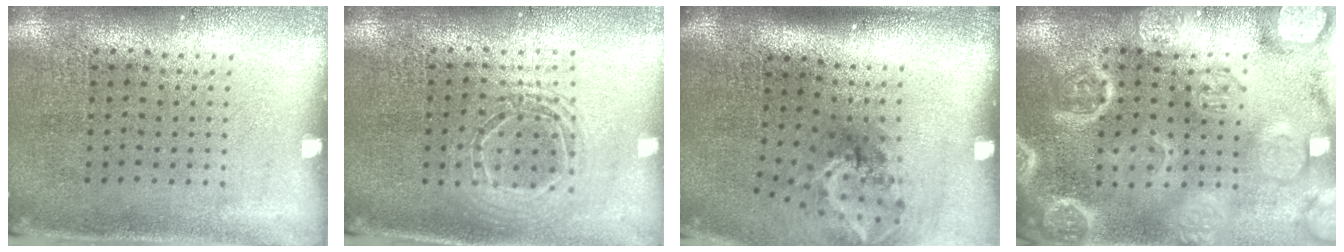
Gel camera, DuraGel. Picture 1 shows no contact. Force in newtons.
{"total": 1.8, "press": 1.5, "slide": 1.0}
{"total": 2.0, "press": 1.3, "slide": 1.5}
{"total": 5.1, "press": 5.1, "slide": 0.7}